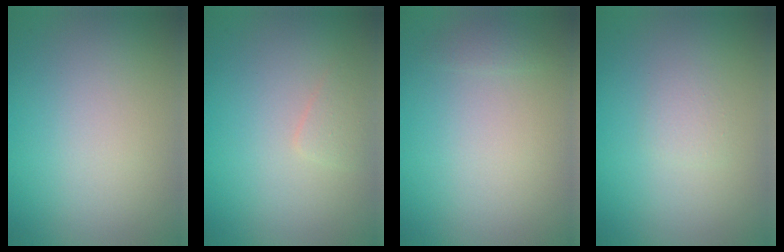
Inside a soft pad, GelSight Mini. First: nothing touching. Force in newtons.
{"total": 1.0, "press": 1.0, "slide": 0.0}
{"total": 0.7, "press": 0.7, "slide": 0.0}
{"total": 0.8, "press": 0.8, "slide": 0.0}